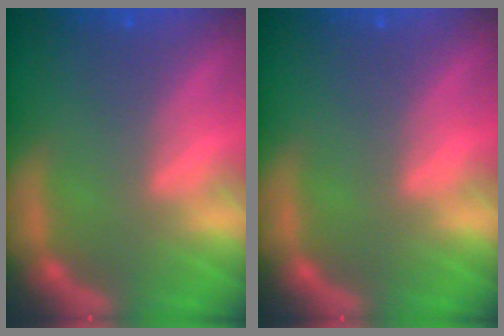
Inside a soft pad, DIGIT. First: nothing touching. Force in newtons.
{"total": 0.0}